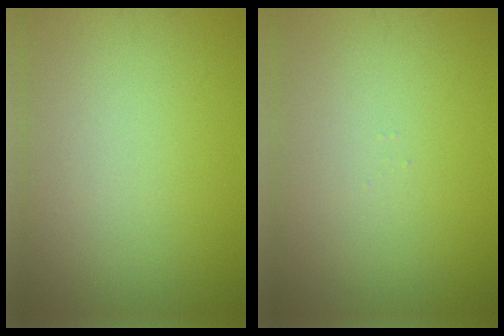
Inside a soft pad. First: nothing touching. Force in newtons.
{"total": 0.0}